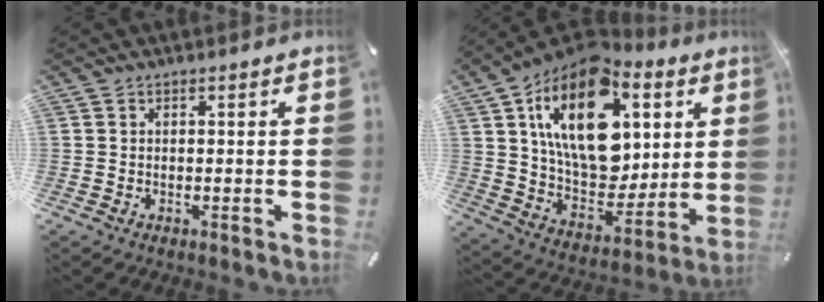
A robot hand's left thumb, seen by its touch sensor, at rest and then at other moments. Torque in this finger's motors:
{"motor_torque": [3.10, 1.91, 2.60, -0.16, 0.41]}